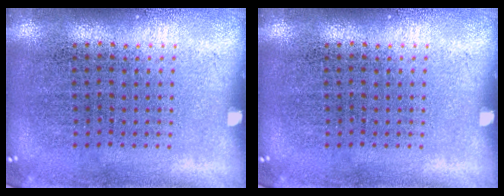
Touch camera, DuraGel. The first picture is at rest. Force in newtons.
{"total": 0.0}